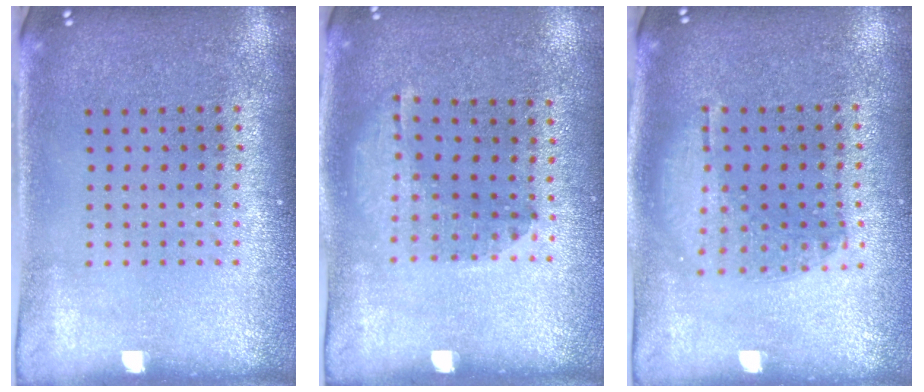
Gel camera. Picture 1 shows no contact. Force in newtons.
{"total": 1.3, "press": 0.8, "slide": 1.0}
{"total": 1.1, "press": 1.0, "slide": 0.4}